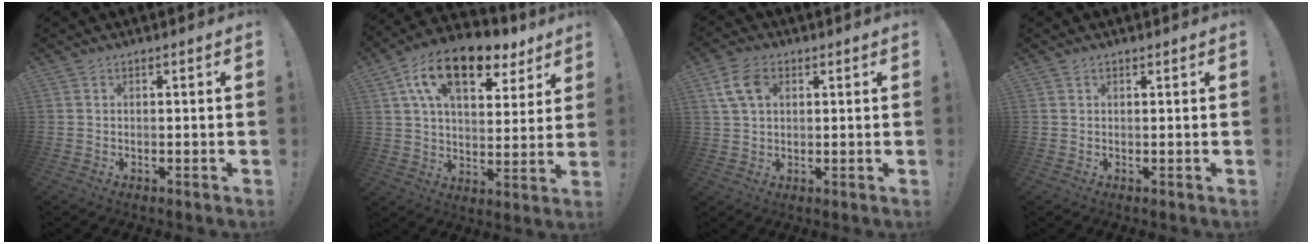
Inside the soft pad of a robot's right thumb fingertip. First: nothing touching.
{"total": 18.0, "force": [9.9, 8.9, 12.0], "torque": [-0.204, -0.044, 0.173]}
{"total": 8.7, "force": [3.0, 5.8, 5.7], "torque": [-0.118, 0.004, 0.061]}
{"total": 0.6, "force": [0.5, 0.3, 0.2], "torque": [-0.003, 0.000, 0.010]}